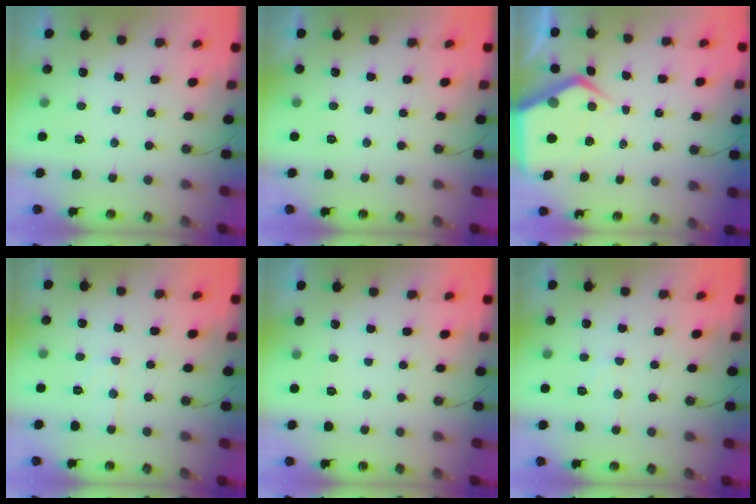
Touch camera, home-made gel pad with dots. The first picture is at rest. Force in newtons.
{"total": 0.0}
{"total": 7.4, "press": 7.3, "slide": 0.8}
{"total": 5.8, "press": 5.7, "slide": 0.5}
{"total": 0.0}
{"total": 6.2, "press": 6.1, "slide": 1.0}